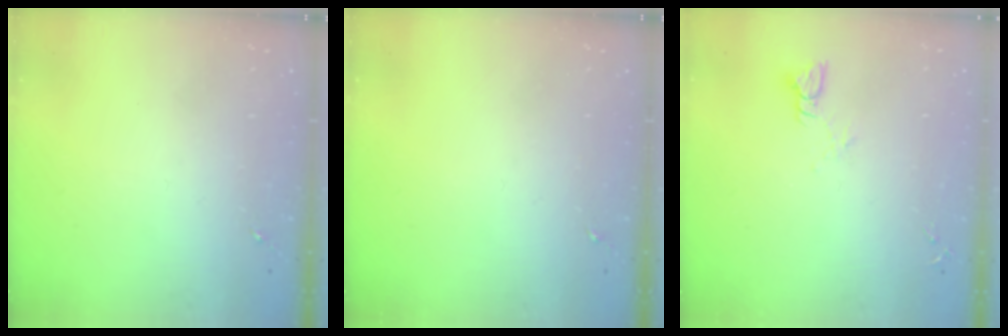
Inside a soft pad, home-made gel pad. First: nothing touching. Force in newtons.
{"total": 0.0}
{"total": 3.9, "press": 3.9, "slide": 0.3}